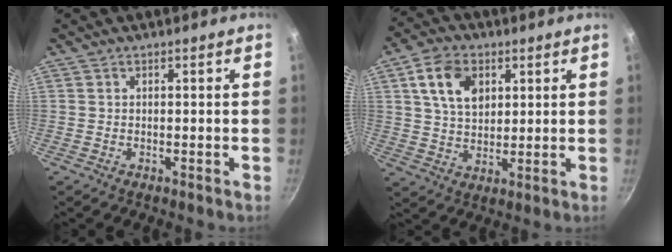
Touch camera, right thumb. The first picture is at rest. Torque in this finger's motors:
{"motor_torque": [-1.09, 1.17, 0.94, 0.26, 0.08]}